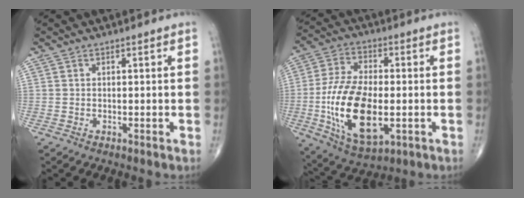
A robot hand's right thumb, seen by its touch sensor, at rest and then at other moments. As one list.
[{"total": 18.6, "force": [-3.1, 9.3, 15.7], "torque": [-0.293, -0.002, -0.045]}]